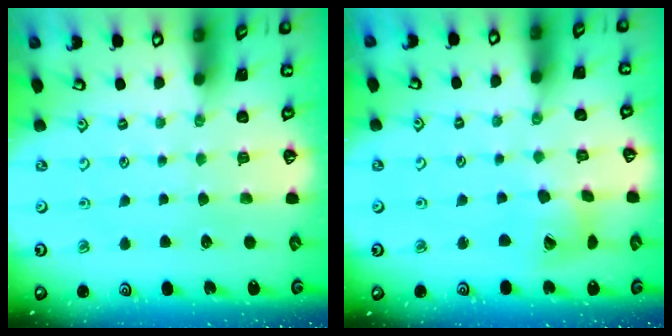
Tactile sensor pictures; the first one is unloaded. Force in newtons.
{"total": 10.8, "press": 10.7, "slide": 1.5}